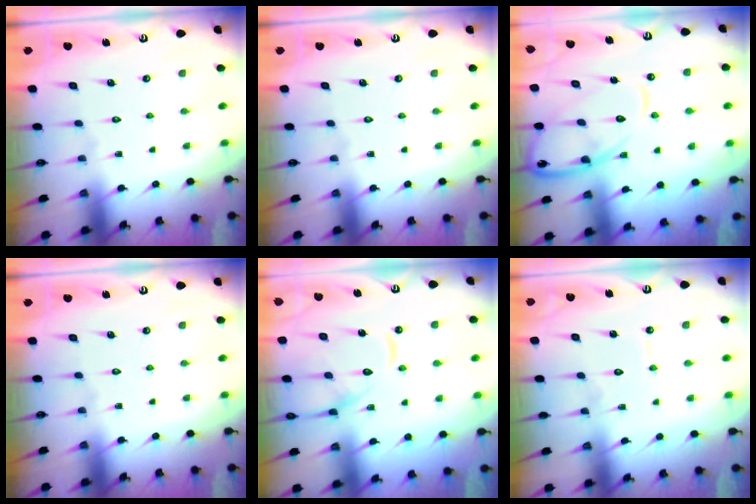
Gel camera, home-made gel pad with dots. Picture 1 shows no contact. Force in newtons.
{"total": 0.0}
{"total": 12.7, "press": 12.7, "slide": 1.1}
{"total": 0.0}
{"total": 11.6, "press": 11.5, "slide": 1.2}
{"total": 5.1, "press": 5.1, "slide": 0.3}